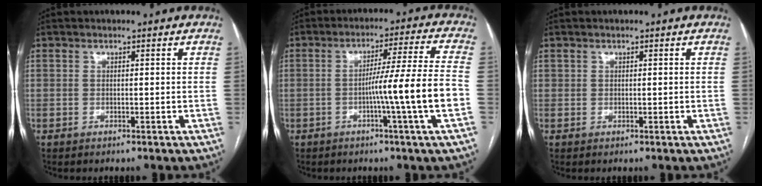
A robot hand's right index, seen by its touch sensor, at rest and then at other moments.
{"total": 10.9, "force": [-2.9, -2.0, 10.3], "torque": [-0.165, 0.003, -0.046]}
{"total": 0.6, "force": [0.3, 0.5, 0.0], "torque": [0.007, 0.001, 0.003]}